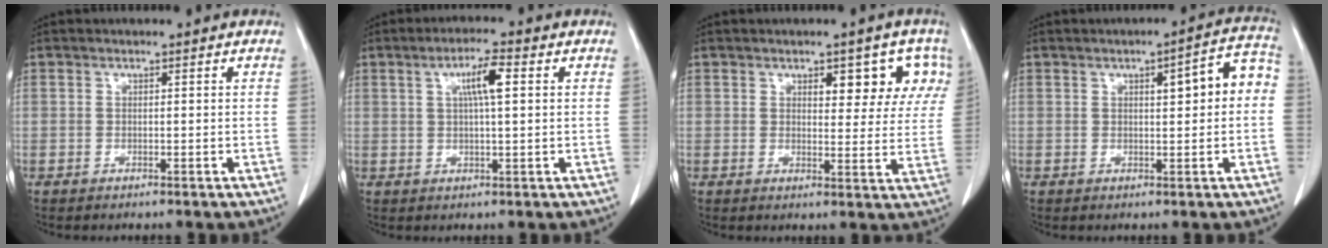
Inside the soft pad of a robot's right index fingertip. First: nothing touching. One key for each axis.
{"total": 5.2, "fx": 1.5, "fy": 0.4, "fz": 4.9, "tx": -0.089, "ty": 0.006, "tz": 0.026}
{"total": 6.9, "fx": 3.4, "fy": 3.3, "fz": 5.0, "tx": -0.040, "ty": 0.011, "tz": 0.039}
{"total": 6.4, "fx": 0.7, "fy": 1.4, "fz": 6.2, "tx": -0.079, "ty": 0.026, "tz": 0.007}